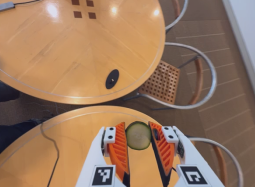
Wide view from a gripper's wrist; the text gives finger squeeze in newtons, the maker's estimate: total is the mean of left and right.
{"total": 9.0, "left": 9.3, "right": 8.7}